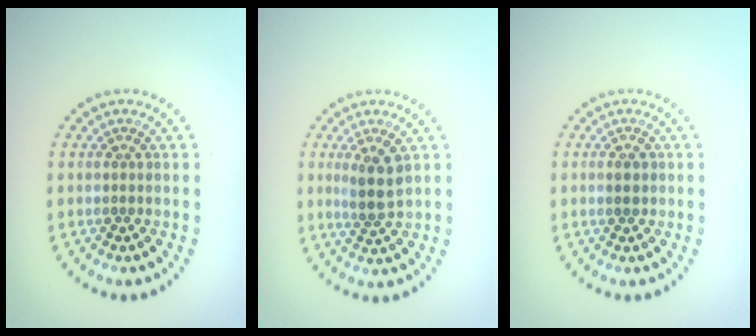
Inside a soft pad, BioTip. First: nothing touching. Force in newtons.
{"total": 2.6, "press": 2.3, "slide": 1.3}
{"total": 1.7, "press": 1.6, "slide": 0.2}